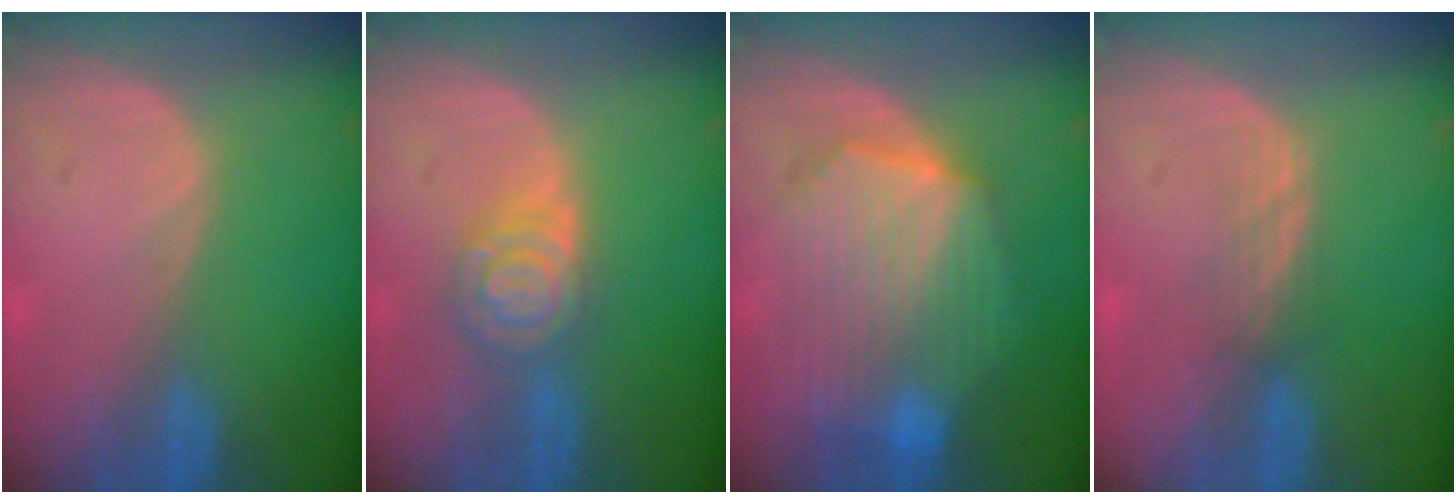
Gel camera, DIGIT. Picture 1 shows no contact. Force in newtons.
{"total": 5.8, "press": 5.8, "slide": 0.3}
{"total": 10.4, "press": 10.4, "slide": 0.8}
{"total": 2.3, "press": 2.2, "slide": 0.5}